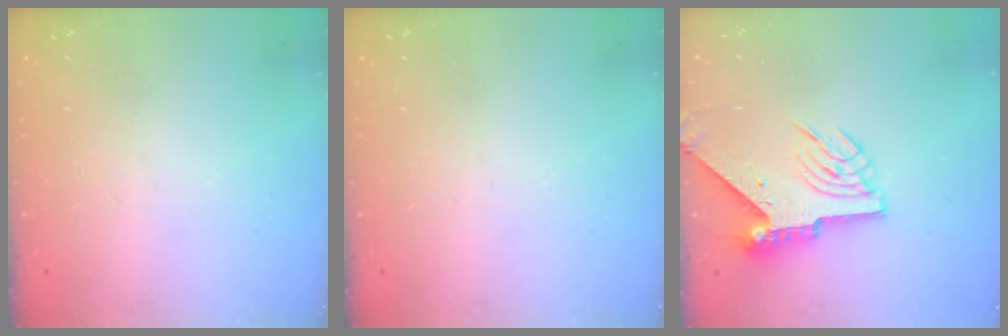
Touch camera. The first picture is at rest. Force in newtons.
{"total": 0.0}
{"total": 7.8, "press": 7.7, "slide": 1.3}